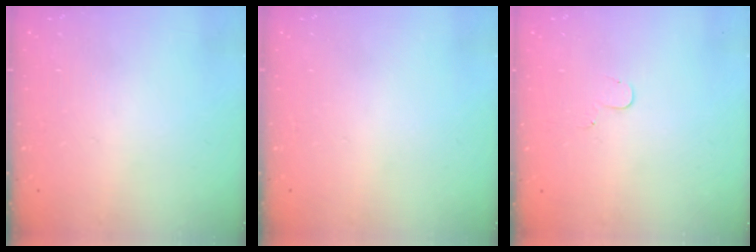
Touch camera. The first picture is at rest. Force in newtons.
{"total": 0.0}
{"total": 3.2, "press": 3.2, "slide": 0.3}